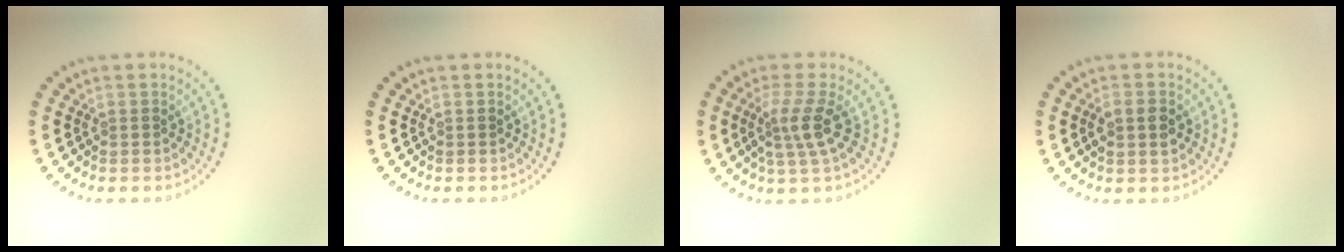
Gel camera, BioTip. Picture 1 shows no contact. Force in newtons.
{"total": 0.0}
{"total": 2.9, "press": 2.2, "slide": 1.9}
{"total": 2.0, "press": 2.0, "slide": 0.0}